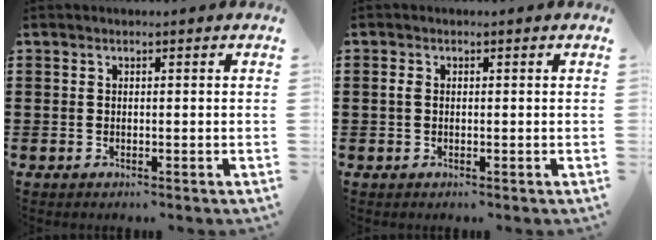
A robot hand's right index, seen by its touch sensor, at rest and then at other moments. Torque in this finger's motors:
{"motor_torque": [-0.13, 0.04, 0.10, 0.03]}